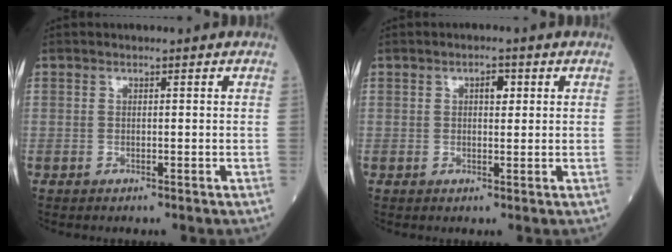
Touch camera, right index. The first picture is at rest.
{"total": 2.1, "force": [0.7, 1.0, 1.7], "torque": [-0.024, 0.004, 0.010]}